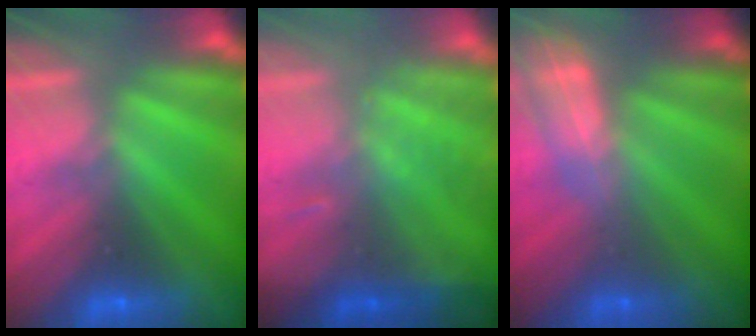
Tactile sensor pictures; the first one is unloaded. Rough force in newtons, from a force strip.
{"total": 2.5}
{"total": 2.4}